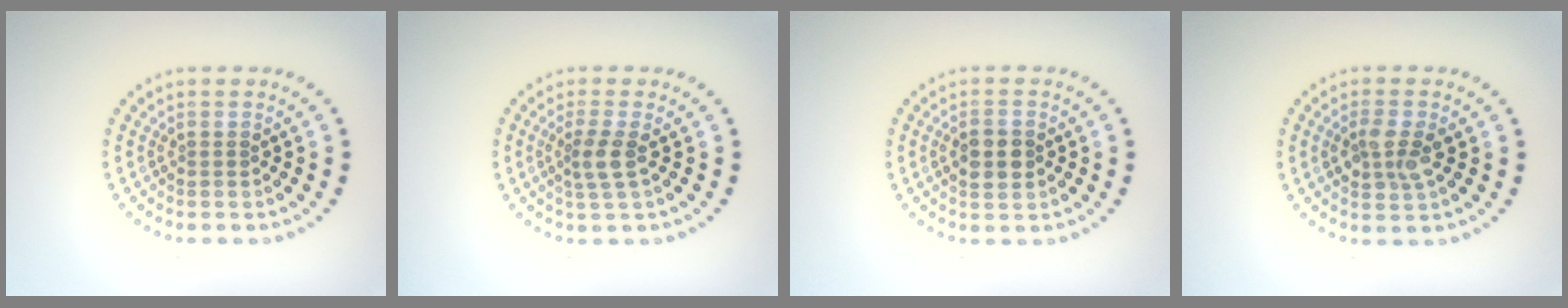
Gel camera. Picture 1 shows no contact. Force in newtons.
{"total": 2.1, "press": 1.7, "slide": 1.3}
{"total": 2.8, "press": 2.8, "slide": 0.2}
{"total": 2.6, "press": 2.6, "slide": 0.3}